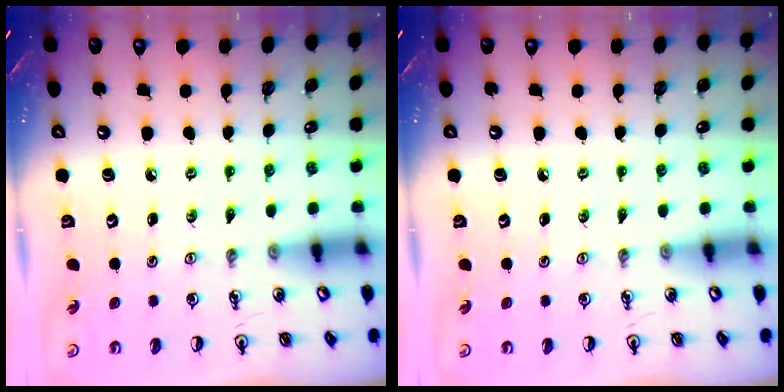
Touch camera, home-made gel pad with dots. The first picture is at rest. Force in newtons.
{"total": 0.0}